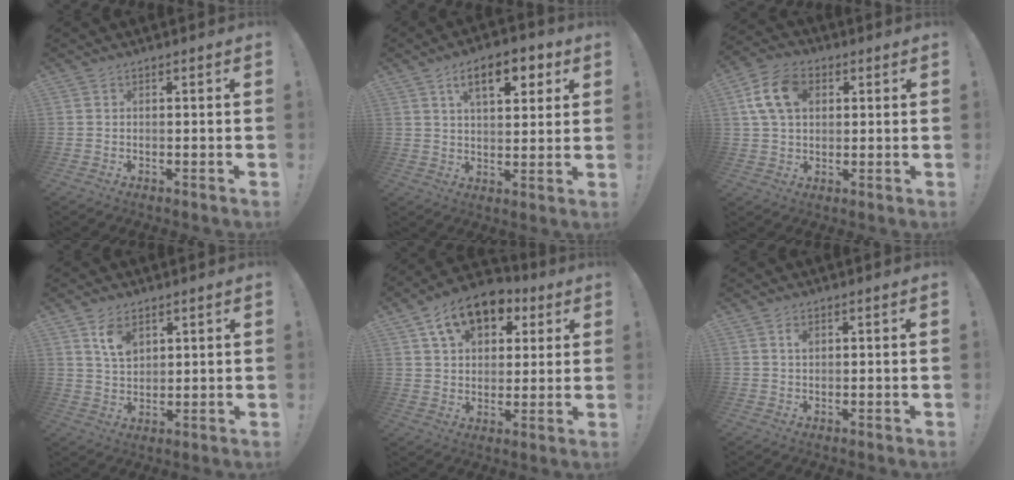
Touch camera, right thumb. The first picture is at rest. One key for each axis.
{"total": 11.9, "fx": 5.5, "fy": 5.6, "fz": 9.0, "tx": -0.120, "ty": -0.014, "tz": 0.090}
{"total": 12.4, "fx": 3.6, "fy": 8.4, "fz": 8.3, "tx": -0.149, "ty": 0.008, "tz": 0.070}
{"total": 7.2, "fx": 4.1, "fy": 4.4, "fz": 3.9, "tx": -0.061, "ty": -0.017, "tz": 0.075}
{"total": 14.0, "fx": 7.4, "fy": 9.4, "fz": 7.3, "tx": -0.111, "ty": -0.032, "tz": 0.138}
{"total": 1.7, "fx": 0.8, "fy": 1.0, "fz": 1.1, "tx": -0.012, "ty": -0.003, "tz": 0.013}